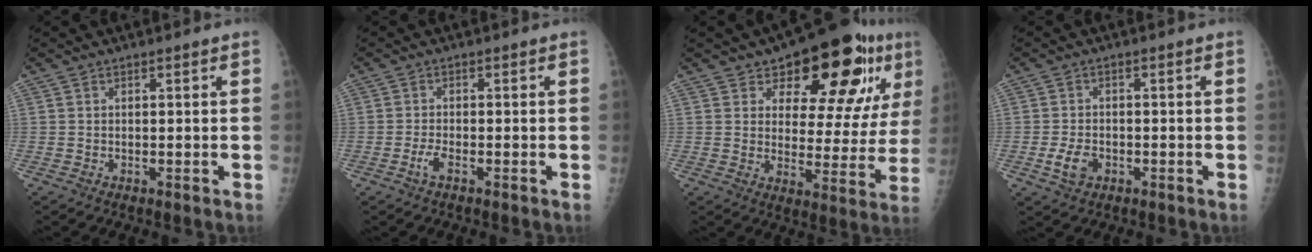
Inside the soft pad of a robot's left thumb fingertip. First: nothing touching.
{"total": 2.1, "force": [-1.2, 0.7, 1.6], "torque": [-0.039, 0.005, -0.025]}
{"total": 19.6, "force": [9.9, 8.8, 14.4], "torque": [-0.150, -0.028, 0.142]}
{"total": 4.1, "force": [-1.5, 2.8, 2.6], "torque": [-0.048, 0.004, -0.026]}